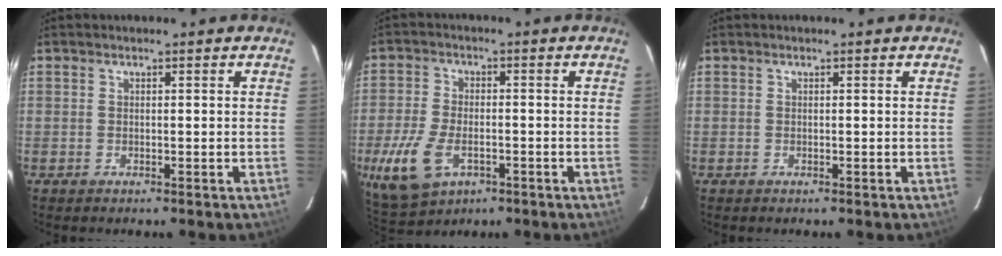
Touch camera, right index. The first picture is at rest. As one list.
[{"total": 11.1, "force": [-4.2, 6.4, 8.0], "torque": [-0.190, -0.014, -0.074]}, {"total": 0.0}]